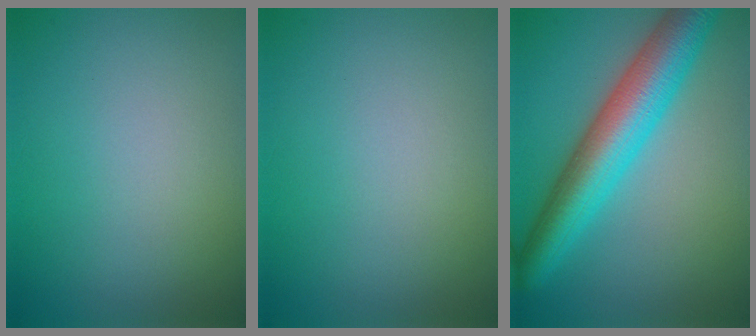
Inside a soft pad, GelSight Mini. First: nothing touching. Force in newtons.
{"total": 0.0}
{"total": 7.7, "press": 7.7, "slide": 0.2}